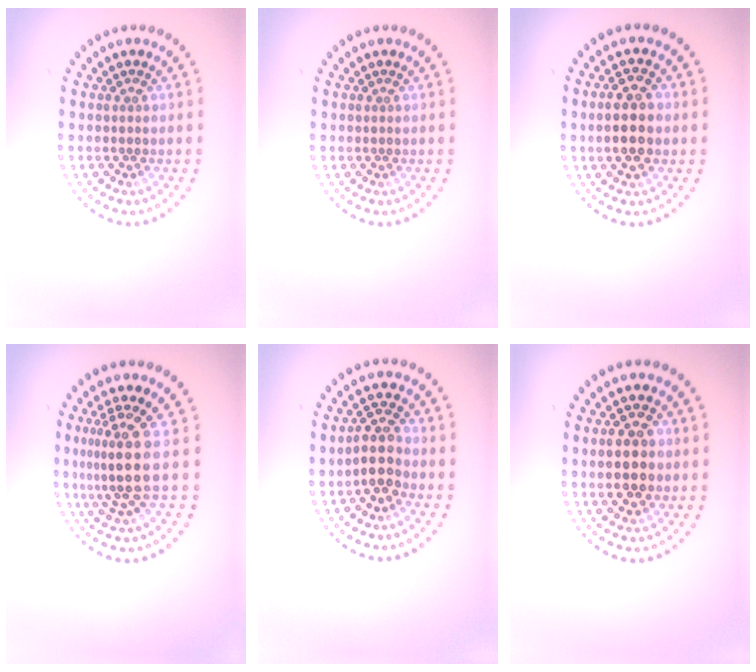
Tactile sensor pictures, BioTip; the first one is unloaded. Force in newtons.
{"total": 0.0}
{"total": 4.3, "press": 4.3, "slide": 0.3}
{"total": 3.9, "press": 3.0, "slide": 2.6}
{"total": 2.9, "press": 2.6, "slide": 1.4}
{"total": 4.5, "press": 4.5, "slide": 0.3}